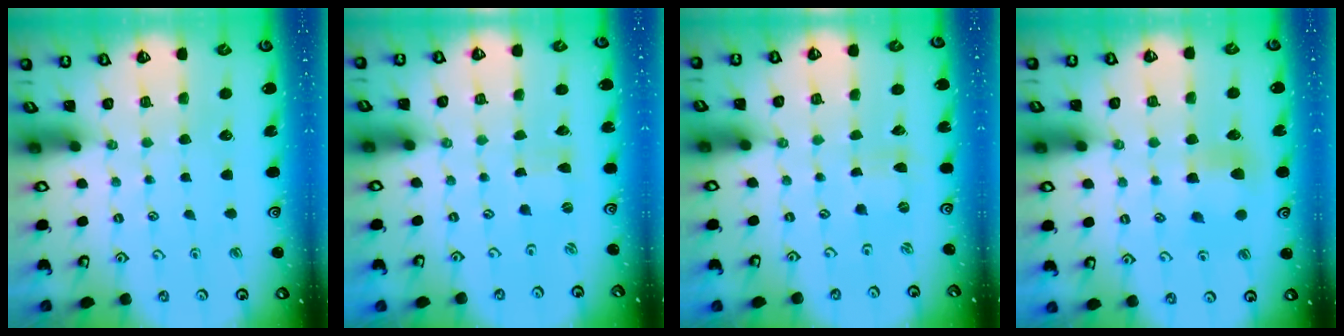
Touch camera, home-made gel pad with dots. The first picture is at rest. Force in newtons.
{"total": 0.0}
{"total": 0.0}
{"total": 6.4, "press": 6.3, "slide": 0.4}